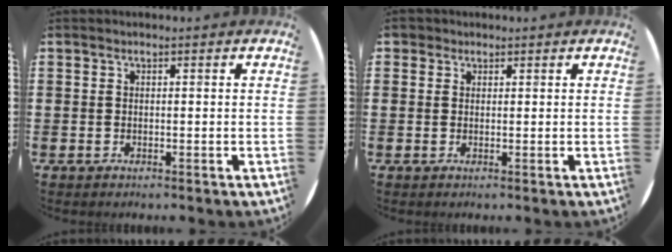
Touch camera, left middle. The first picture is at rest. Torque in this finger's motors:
{"motor_torque": [-0.12, 0.25, 0.02, -0.01]}